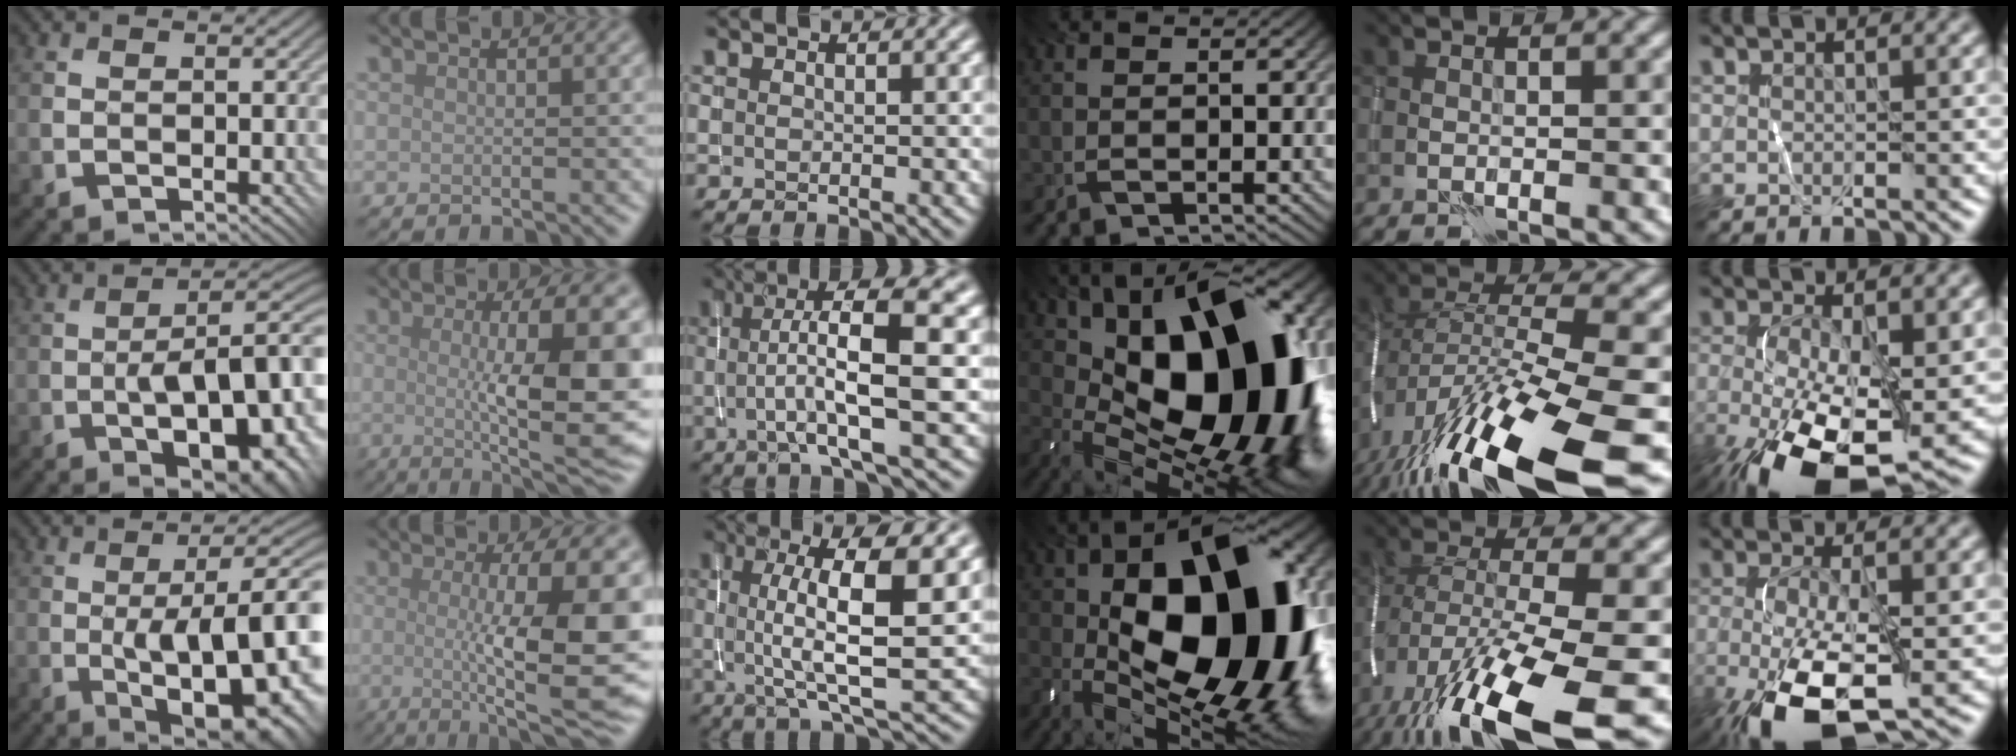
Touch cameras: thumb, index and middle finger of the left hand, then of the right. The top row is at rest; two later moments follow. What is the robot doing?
{"motion": "wrap", "object": "thread"}